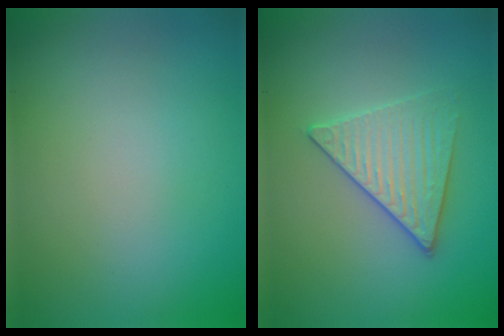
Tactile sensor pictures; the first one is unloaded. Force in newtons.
{"total": 3.5, "press": 3.4, "slide": 1.1}